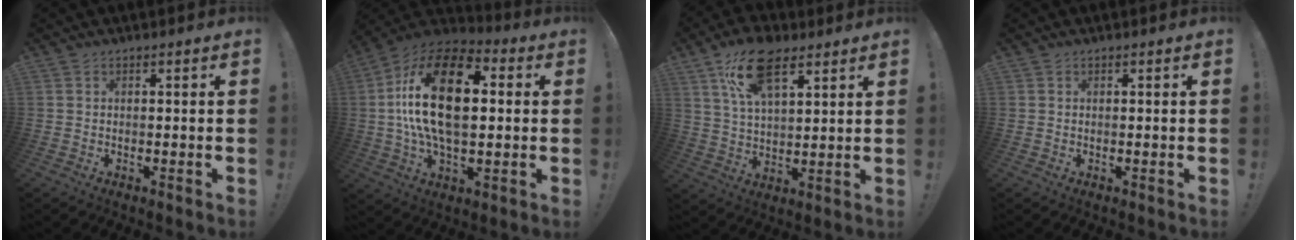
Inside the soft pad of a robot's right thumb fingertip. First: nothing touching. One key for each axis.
{"total": 25.1, "fx": 2.6, "fy": 13.5, "fz": 21.0, "tx": -0.372, "ty": 0.004, "tz": 0.036}
{"total": 15.8, "fx": 8.9, "fy": 7.6, "fz": 10.7, "tx": -0.185, "ty": -0.025, "tz": 0.160}
{"total": 0.0}